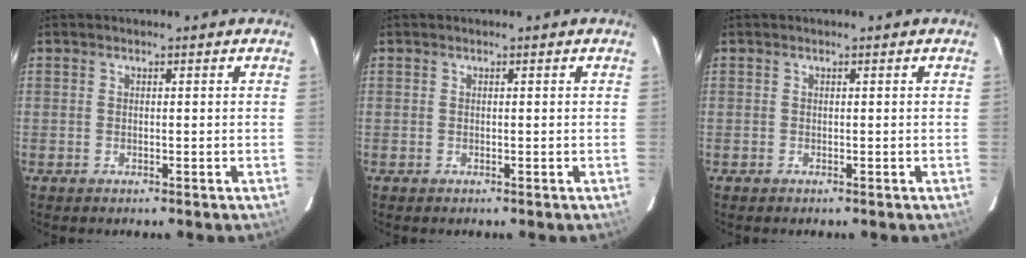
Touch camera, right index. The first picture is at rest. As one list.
[{"total": 0.0}, {"total": 0.0}]